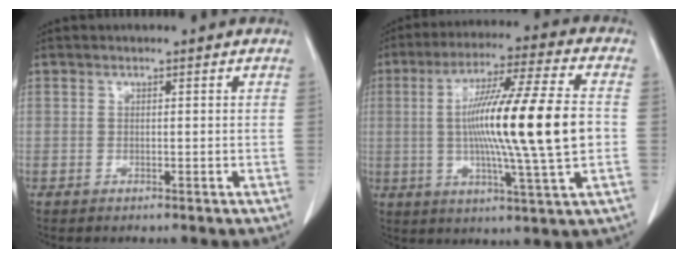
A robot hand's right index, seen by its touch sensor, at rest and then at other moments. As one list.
[{"total": 18.6, "force": [-0.2, -0.2, 18.6], "torque": [-0.319, -0.003, -0.014]}]